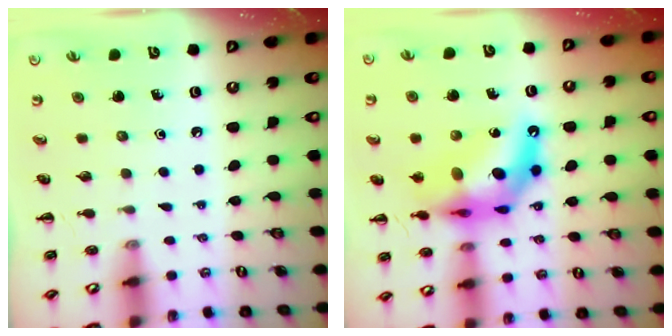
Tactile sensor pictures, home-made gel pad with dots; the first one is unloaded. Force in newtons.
{"total": 16.2, "press": 15.6, "slide": 4.3}